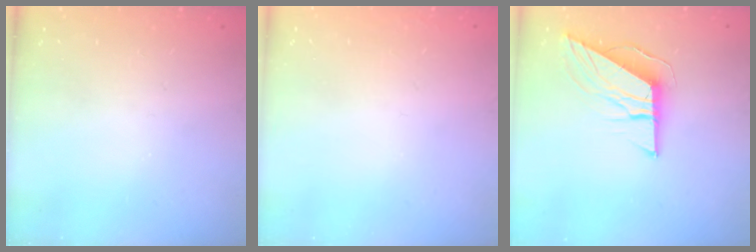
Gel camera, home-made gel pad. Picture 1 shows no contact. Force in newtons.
{"total": 1.5, "press": 1.5, "slide": 0.1}
{"total": 9.4, "press": 9.4, "slide": 0.6}